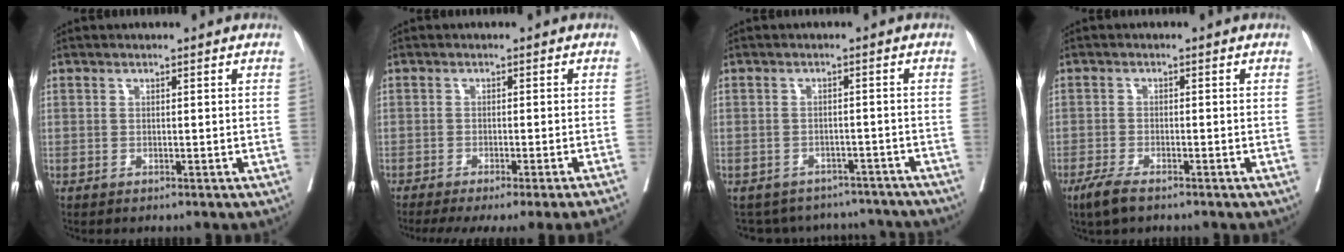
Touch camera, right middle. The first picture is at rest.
{"total": 12.9, "force": [-11.0, -1.4, 6.6], "torque": [-0.065, -0.038, -0.147]}
{"total": 11.1, "force": [-10.2, 4.3, 1.1], "torque": [-0.016, 0.020, -0.116]}
{"total": 3.6, "force": [-2.6, 0.8, 2.4], "torque": [-0.053, -0.008, -0.048]}